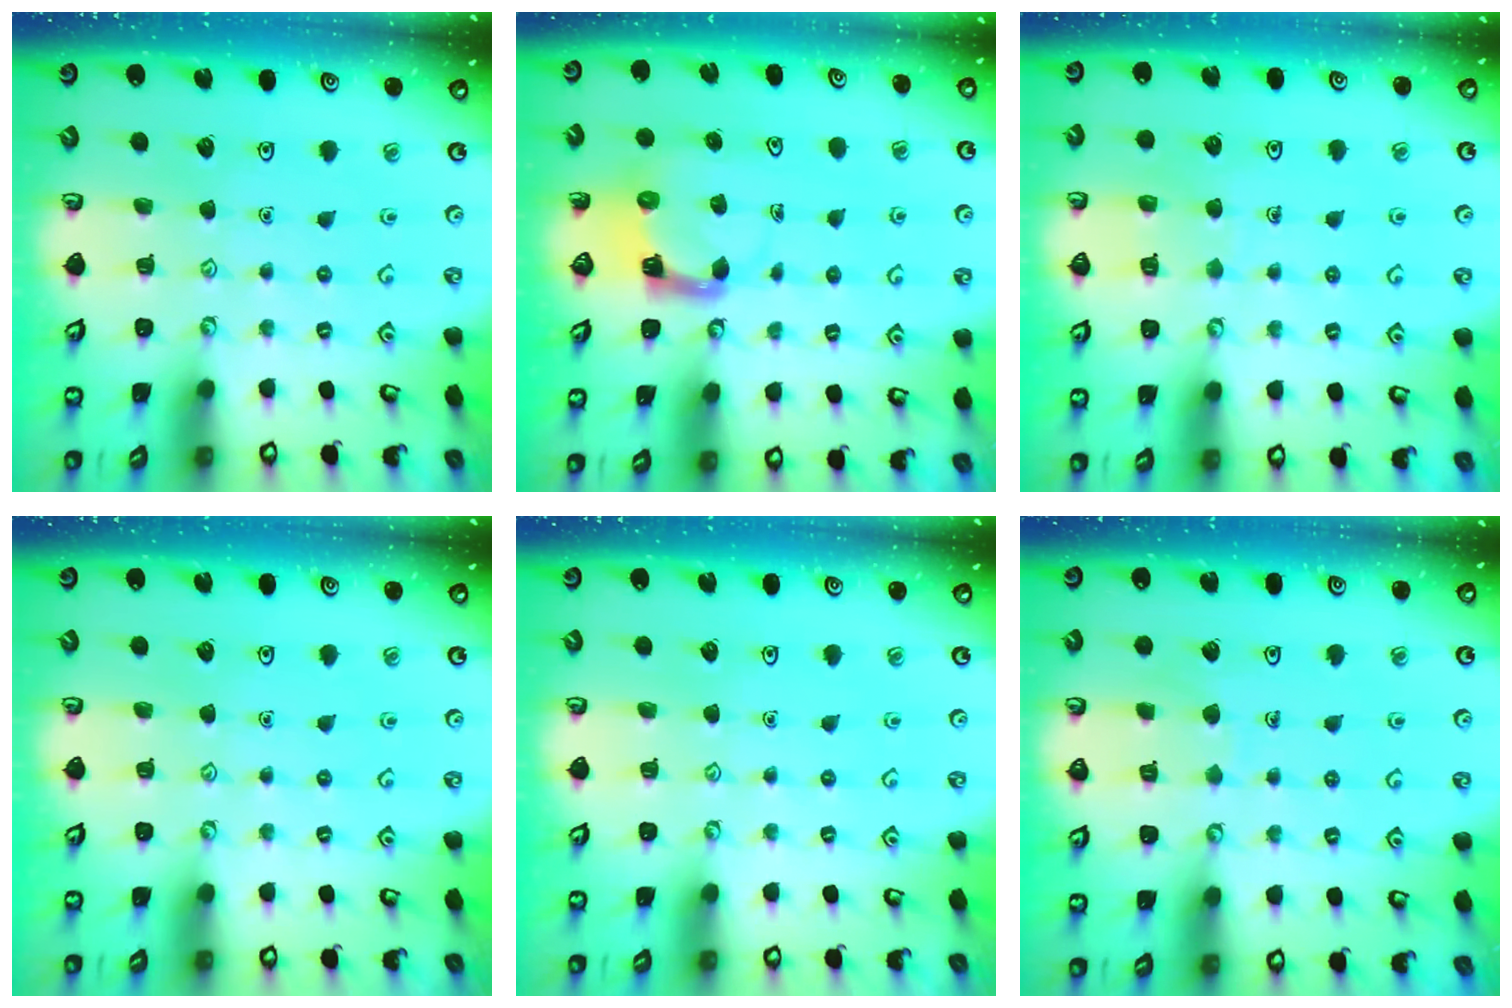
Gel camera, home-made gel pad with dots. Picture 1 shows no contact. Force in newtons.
{"total": 4.0, "press": 3.9, "slide": 0.7}
{"total": 5.3, "press": 5.3, "slide": 0.3}
{"total": 0.0}
{"total": 0.0}
{"total": 3.9, "press": 3.9, "slide": 0.3}